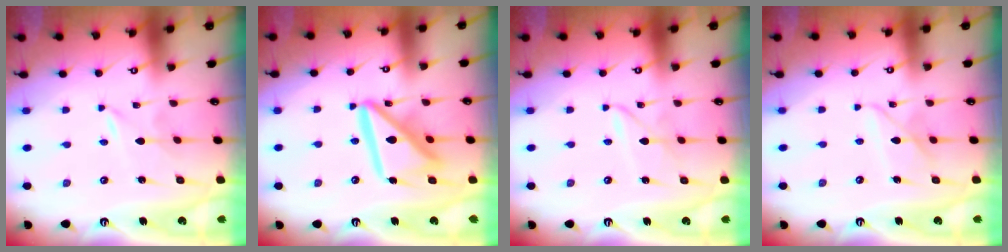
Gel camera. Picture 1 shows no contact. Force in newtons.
{"total": 16.0, "press": 15.9, "slide": 1.7}
{"total": 2.3, "press": 2.3, "slide": 0.2}
{"total": 8.4, "press": 8.4, "slide": 0.7}